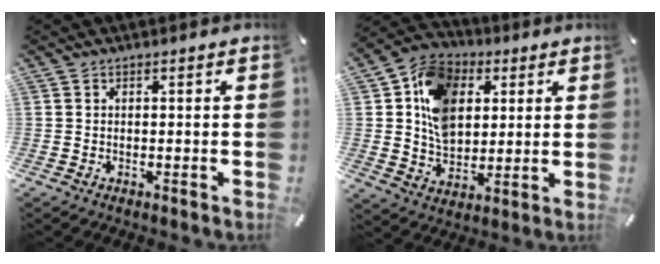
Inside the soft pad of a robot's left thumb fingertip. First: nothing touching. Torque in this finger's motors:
{"motor_torque": [0.59, 0.15, 0.58, 0.19, 0.17]}